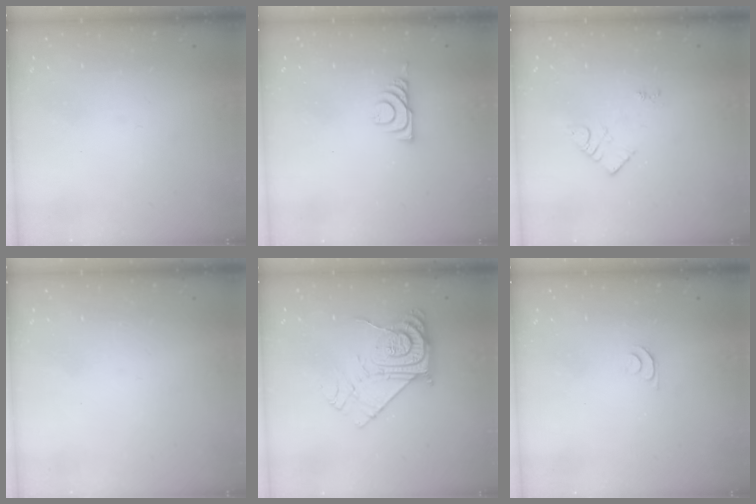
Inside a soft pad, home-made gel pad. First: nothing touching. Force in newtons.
{"total": 5.8, "press": 5.7, "slide": 0.8}
{"total": 4.5, "press": 4.5, "slide": 0.6}
{"total": 1.5, "press": 1.5, "slide": 0.1}
{"total": 15.1, "press": 15.0, "slide": 1.6}
{"total": 4.8, "press": 4.7, "slide": 0.6}